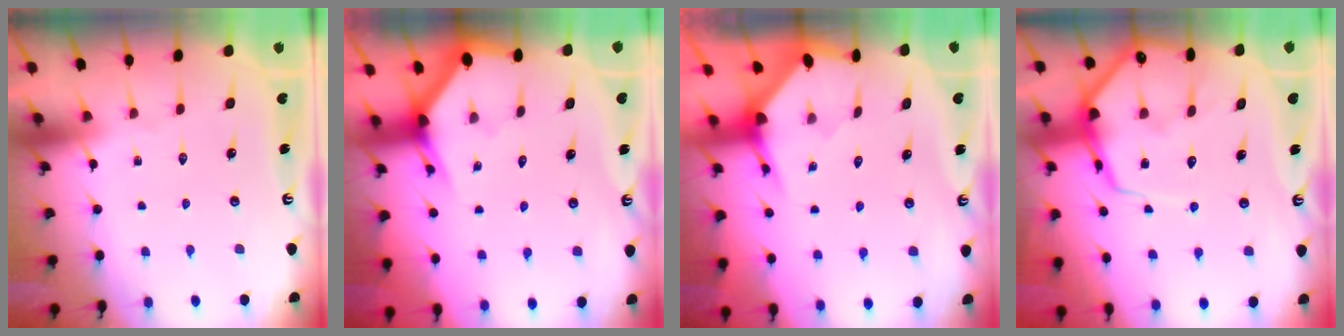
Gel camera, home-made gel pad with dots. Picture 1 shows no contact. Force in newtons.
{"total": 2.8, "press": 2.8, "slide": 0.1}
{"total": 3.3, "press": 3.3, "slide": 0.1}
{"total": 11.5, "press": 11.4, "slide": 1.2}